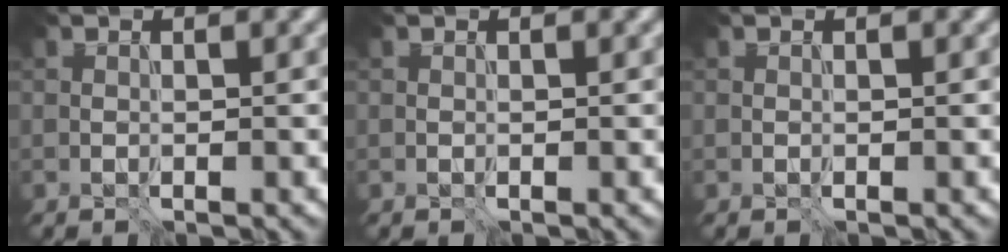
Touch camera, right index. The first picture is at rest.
{"total": 0.0}
{"total": 0.0}